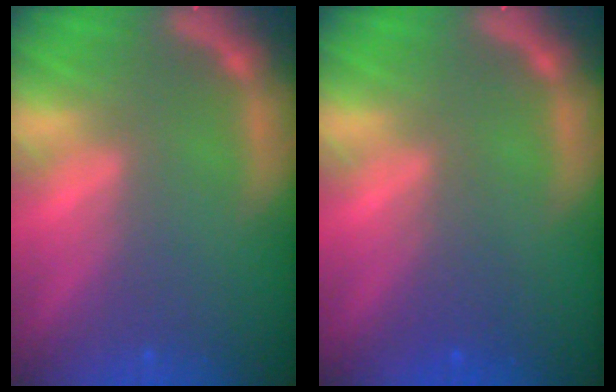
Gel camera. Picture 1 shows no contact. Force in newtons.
{"total": 2.0}